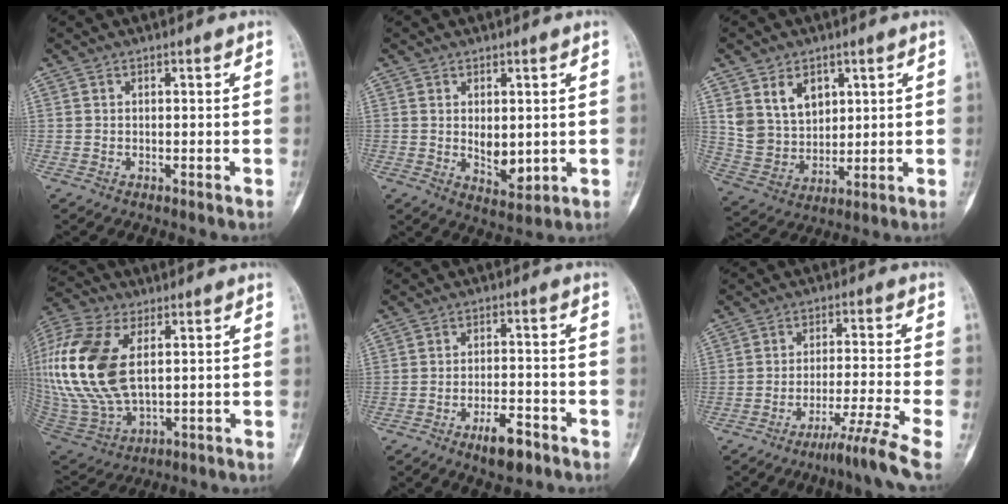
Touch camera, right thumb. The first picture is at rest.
{"total": 5.8, "force": [0.5, 3.2, 4.8], "torque": [-0.053, -0.017, 0.020]}
{"total": 10.6, "force": [4.7, 7.7, 5.6], "torque": [-0.070, -0.026, 0.104]}
{"total": 23.5, "force": [4.7, 13.1, 19.0], "torque": [-0.429, -0.016, 0.092]}
{"total": 6.3, "force": [-3.8, 2.4, 4.4], "torque": [-0.060, 0.019, -0.057]}
{"total": 8.3, "force": [-5.5, -1.7, 6.0], "torque": [-0.106, 0.027, -0.094]}